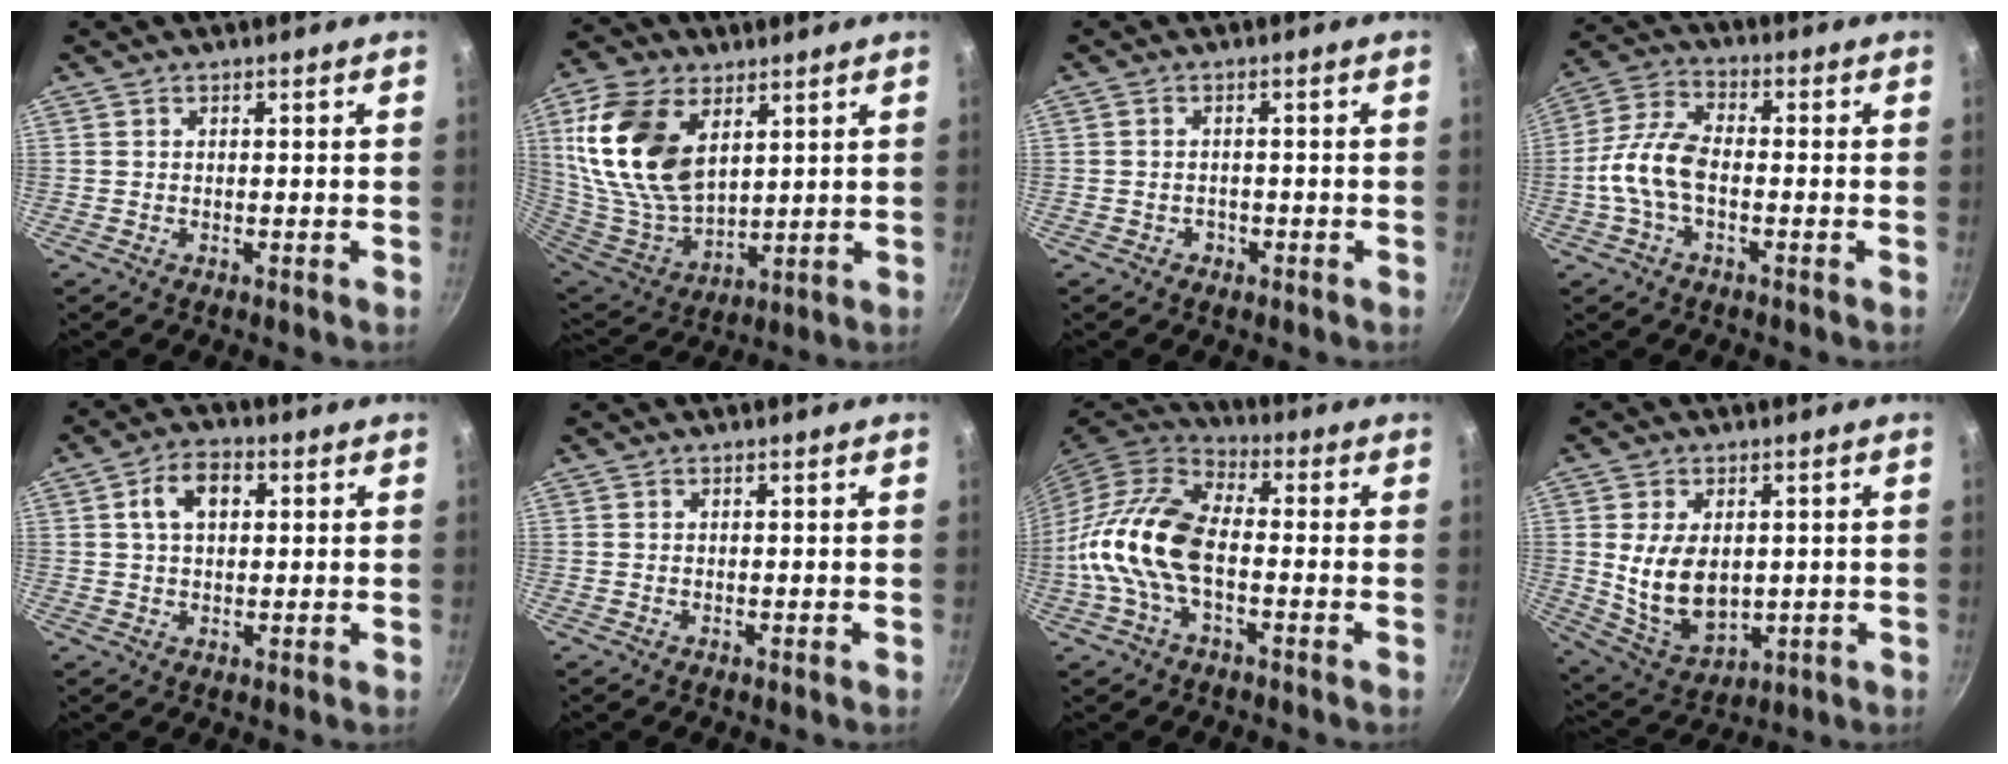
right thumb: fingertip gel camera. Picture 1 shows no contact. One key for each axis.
{"total": 21.0, "fx": 7.1, "fy": 12.7, "fz": 15.1, "tx": -0.286, "ty": -0.031, "tz": 0.148}
{"total": 1.6, "fx": -0.8, "fy": 1.4, "fz": 0.4, "tx": 0.002, "ty": 0.011, "tz": -0.007}
{"total": 9.6, "fx": -2.0, "fy": 5.1, "fz": 7.8, "tx": -0.157, "ty": 0.033, "tz": -0.052}
{"total": 7.3, "fx": 1.8, "fy": 4.8, "fz": 5.2, "tx": -0.068, "ty": 0.013, "tz": 0.025}
{"total": 0.0}
{"total": 15.7, "fx": -2.4, "fy": 8.6, "fz": 12.9, "tx": -0.241, "ty": 0.035, "tz": -0.062}
{"total": 11.9, "fx": 0.7, "fy": 7.8, "fz": 9.0, "tx": -0.147, "ty": -0.018, "tz": 0.035}